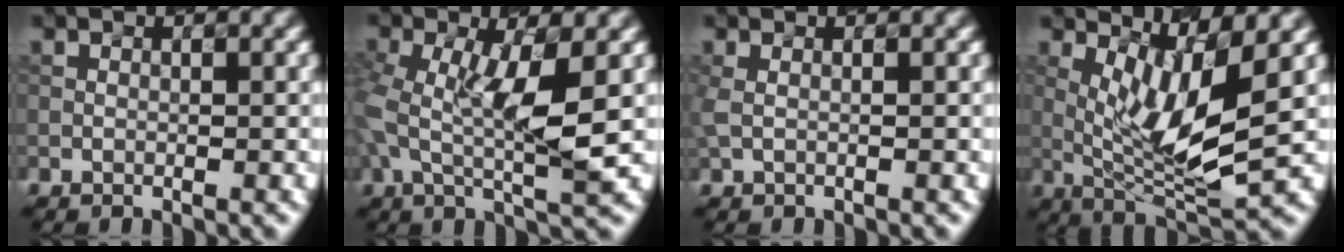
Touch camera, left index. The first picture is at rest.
{"total": 7.0, "force": [0.1, 2.3, 6.6], "torque": [-0.142, 0.000, -0.002]}
{"total": 1.1, "force": [0.3, 0.4, 1.0], "torque": [-0.021, 0.006, 0.001]}
{"total": 7.1, "force": [1.4, 1.8, 6.7], "torque": [-0.120, -0.013, 0.034]}